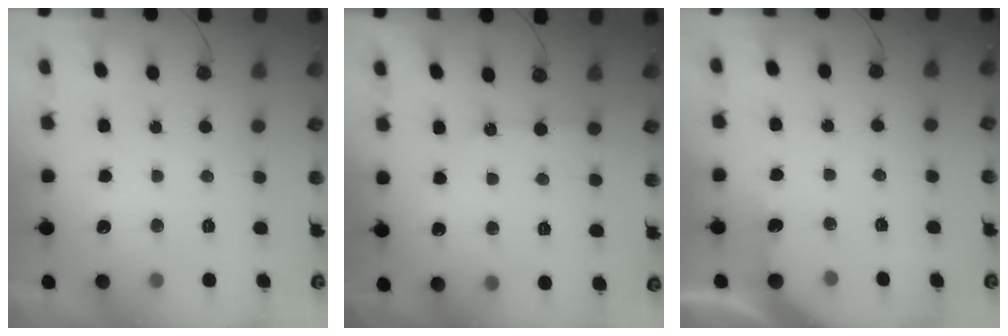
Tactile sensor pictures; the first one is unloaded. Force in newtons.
{"total": 3.5, "press": 3.5, "slide": 0.5}
{"total": 2.5, "press": 2.5, "slide": 0.2}